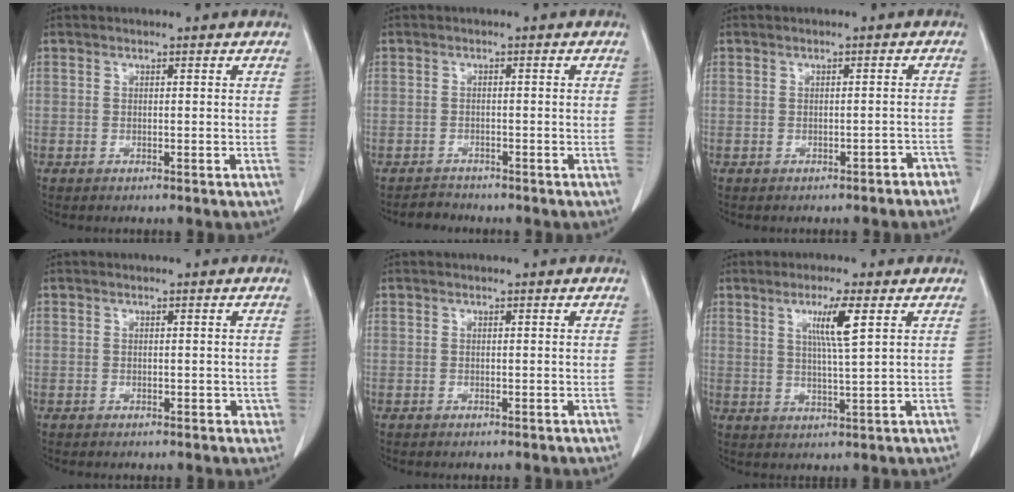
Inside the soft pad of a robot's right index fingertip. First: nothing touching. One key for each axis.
{"total": 1.7, "fx": -1.5, "fy": 0.5, "fz": -0.6, "tx": 0.010, "ty": -0.002, "tz": -0.026}
{"total": 3.5, "fx": -2.9, "fy": 1.3, "fz": 1.5, "tx": -0.010, "ty": 0.003, "tz": -0.028}
{"total": 1.5, "fx": -0.2, "fy": 1.0, "fz": 1.0, "tx": -0.007, "ty": 0.001, "tz": -0.001}
{"total": 0.0}
{"total": 5.7, "fx": 2.3, "fy": -0.5, "fz": 5.2, "tx": -0.094, "ty": -0.005, "tz": 0.041}